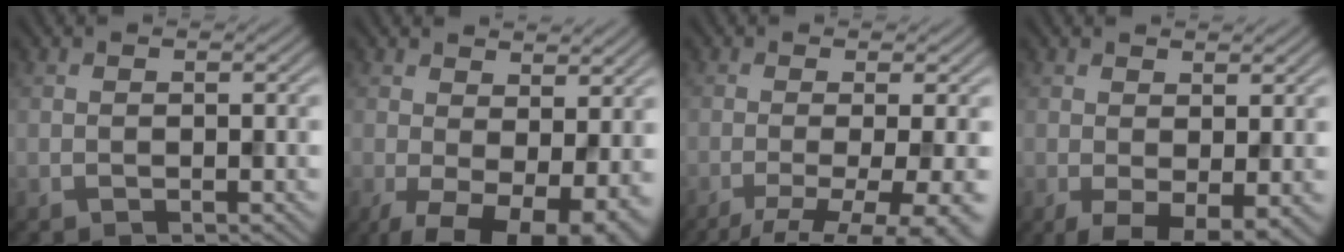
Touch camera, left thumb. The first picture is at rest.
{"total": 9.8, "force": [-1.9, 5.0, 8.2], "torque": [-0.136, -0.032, -0.019]}
{"total": 8.8, "force": [-3.6, 2.4, 7.7], "torque": [-0.112, -0.014, -0.042]}
{"total": 5.4, "force": [-1.3, 2.5, 4.6], "torque": [-0.083, -0.014, -0.016]}